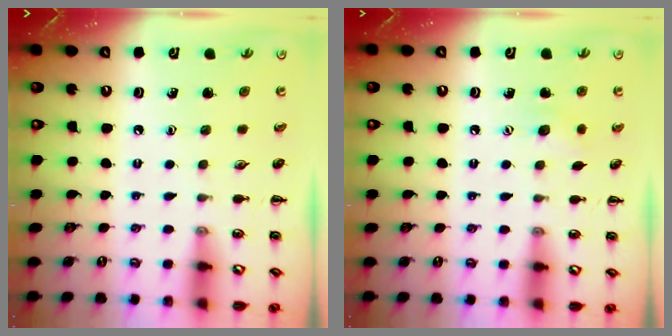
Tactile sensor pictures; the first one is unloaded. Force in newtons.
{"total": 5.7, "press": 5.6, "slide": 1.3}